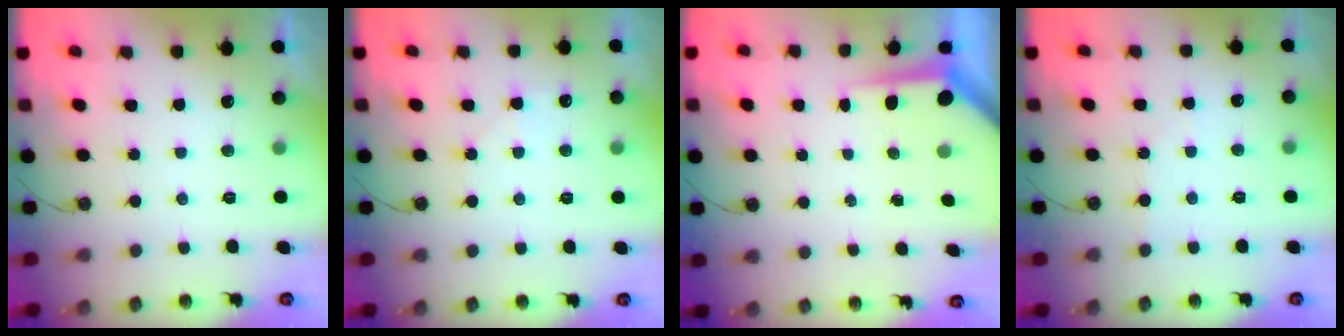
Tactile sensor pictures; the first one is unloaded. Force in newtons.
{"total": 6.0, "press": 6.0, "slide": 0.8}
{"total": 5.3, "press": 5.3, "slide": 0.4}
{"total": 2.5, "press": 2.5, "slide": 0.4}